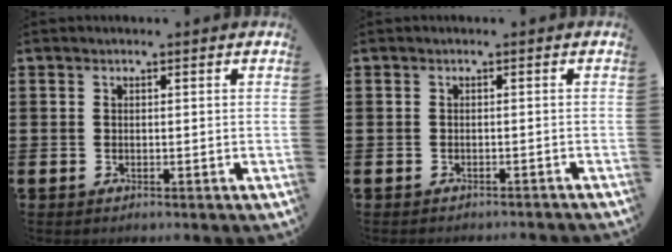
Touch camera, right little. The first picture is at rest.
{"total": 0.8, "force": [-0.8, -0.1, 0.0], "torque": [-0.001, -0.001, -0.016]}